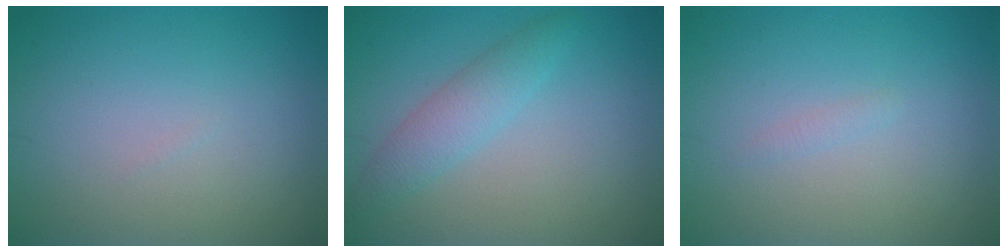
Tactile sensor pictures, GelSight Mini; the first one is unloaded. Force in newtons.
{"total": 2.8, "press": 2.8, "slide": 0.1}
{"total": 0.5, "press": 0.5, "slide": 0.1}